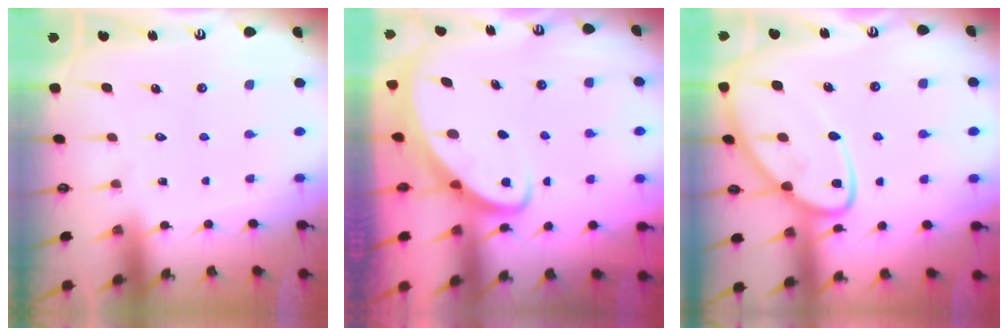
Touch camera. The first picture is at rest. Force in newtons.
{"total": 3.0, "press": 3.0, "slide": 0.4}
{"total": 13.4, "press": 13.4, "slide": 1.3}